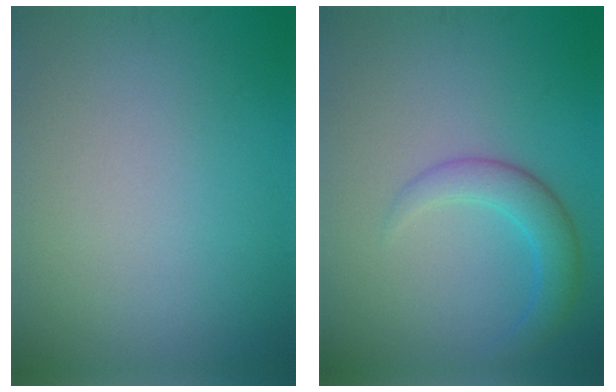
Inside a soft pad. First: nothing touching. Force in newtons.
{"total": 3.2, "press": 3.2, "slide": 0.1}